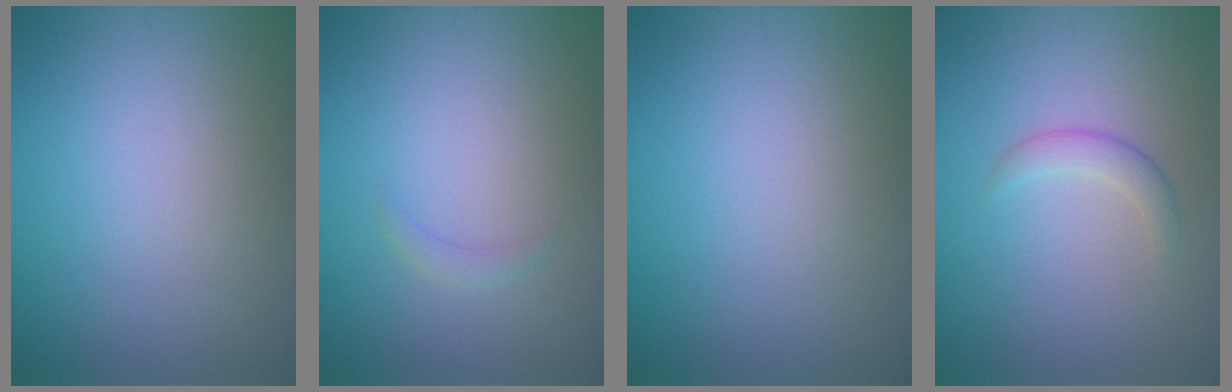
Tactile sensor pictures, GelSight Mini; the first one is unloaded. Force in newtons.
{"total": 0.8, "press": 0.8, "slide": 0.1}
{"total": 0.0}
{"total": 1.6, "press": 1.6, "slide": 0.1}